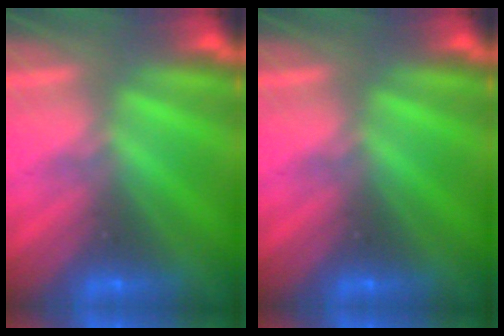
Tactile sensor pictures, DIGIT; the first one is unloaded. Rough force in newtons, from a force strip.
{"total": 0.0}